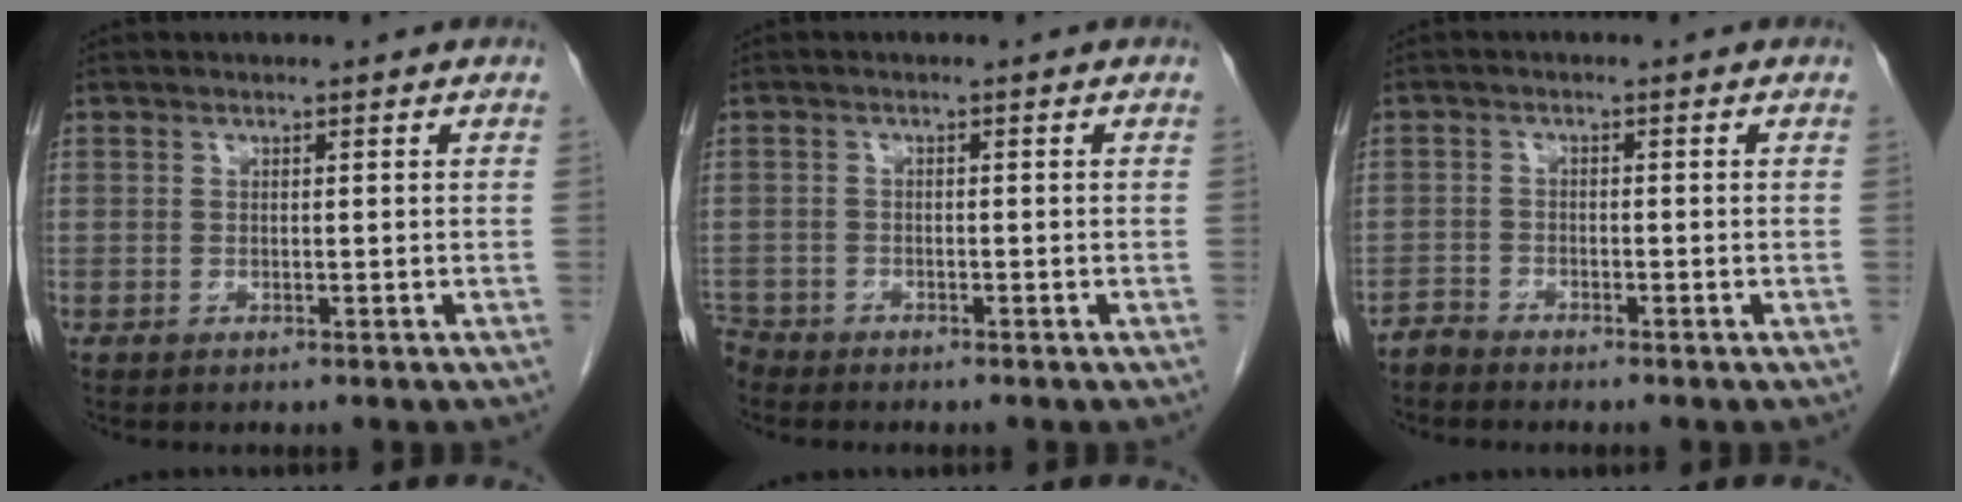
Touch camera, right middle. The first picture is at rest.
{"total": 2.7, "force": [-2.6, 0.7, -0.2], "torque": [0.005, -0.006, -0.050]}
{"total": 1.9, "force": [-1.8, 0.2, -0.3], "torque": [0.011, -0.004, -0.037]}